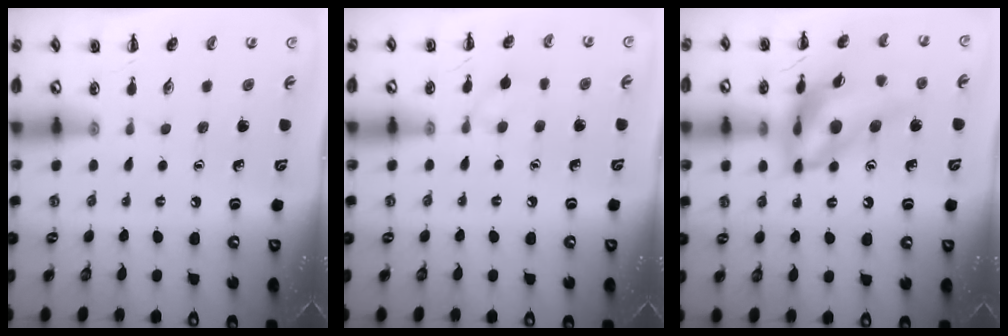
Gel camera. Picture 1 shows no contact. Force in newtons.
{"total": 6.1, "press": 5.8, "slide": 1.9}
{"total": 16.6, "press": 15.9, "slide": 5.0}